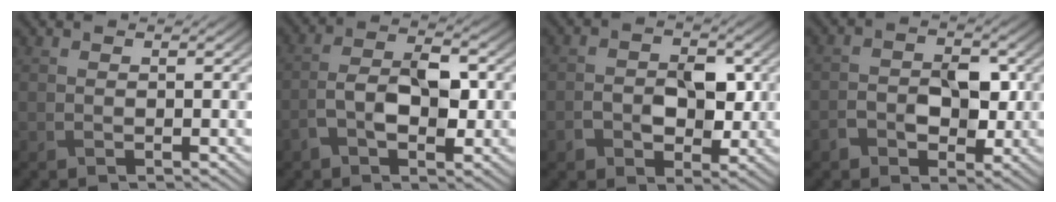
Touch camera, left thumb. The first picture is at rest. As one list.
[{"total": 6.3, "force": [-1.7, 3.1, 5.2], "torque": [-0.100, 0.010, -0.036]}, {"total": 5.3, "force": [-0.8, 3.6, 3.8], "torque": [-0.060, -0.007, -0.012]}, {"total": 5.0, "force": [-1.1, 3.3, 3.5], "torque": [-0.055, -0.003, -0.020]}]